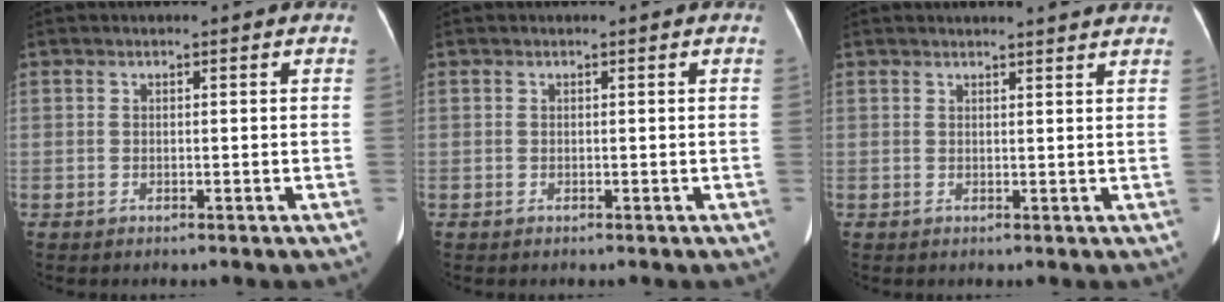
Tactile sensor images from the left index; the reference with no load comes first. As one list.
[{"total": 0.0}, {"total": 6.4, "force": [6.1, -0.1, 1.8], "torque": [-0.020, 0.014, 0.057]}]